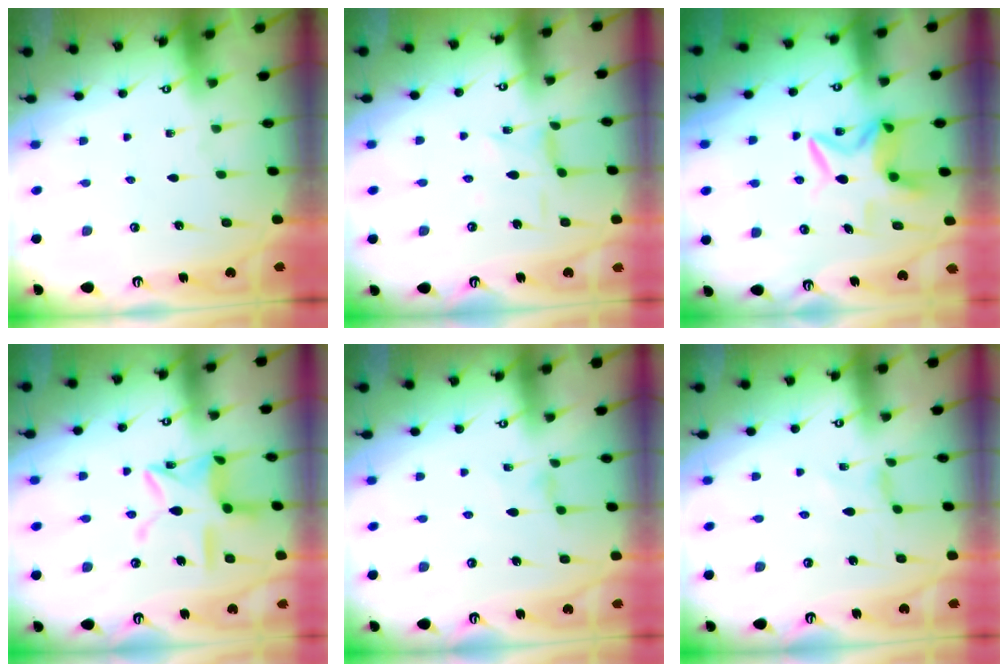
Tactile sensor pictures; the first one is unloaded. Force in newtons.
{"total": 2.2, "press": 2.2, "slide": 0.3}
{"total": 7.5, "press": 7.3, "slide": 1.4}
{"total": 11.3, "press": 11.2, "slide": 0.7}
{"total": 2.0, "press": 2.0, "slide": 0.4}
{"total": 0.0}